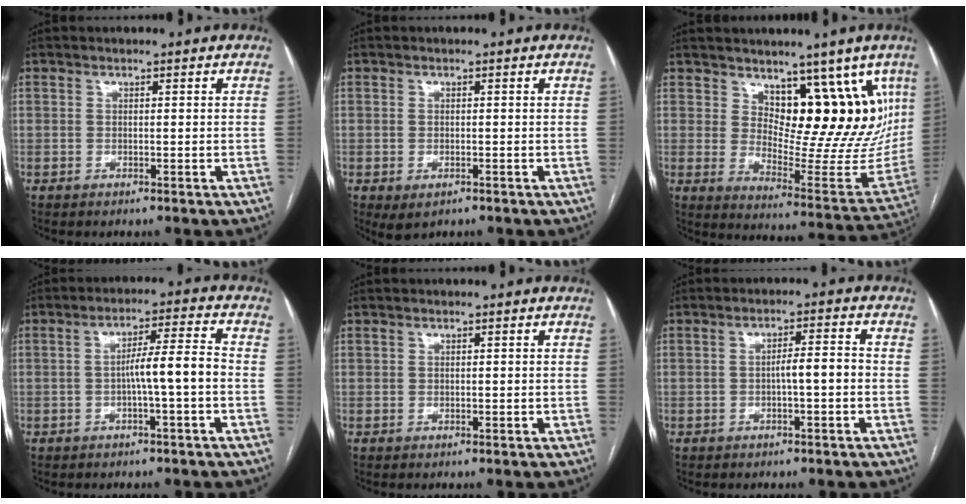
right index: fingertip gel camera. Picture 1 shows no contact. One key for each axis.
{"total": 2.4, "fx": -1.0, "fy": 1.4, "fz": 1.7, "tx": -0.032, "ty": -0.005, "tz": -0.005}
{"total": 18.5, "fx": 8.7, "fy": 7.3, "fz": 14.6, "tx": -0.172, "ty": -0.008, "tz": 0.141}
{"total": 6.1, "fx": -1.4, "fy": -0.3, "fz": 6.0, "tx": -0.096, "ty": 0.018, "tz": -0.020}
{"total": 0.0}
{"total": 3.7, "fx": -0.8, "fy": 0.4, "fz": 3.6, "tx": -0.054, "ty": 0.011, "tz": -0.012}